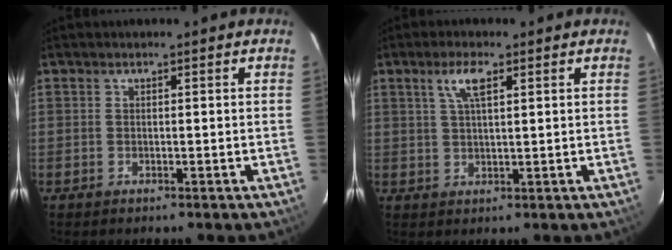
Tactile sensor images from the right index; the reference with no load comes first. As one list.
[{"total": 4.3, "force": [2.1, 1.1, 3.6], "torque": [-0.070, 0.006, 0.040]}]